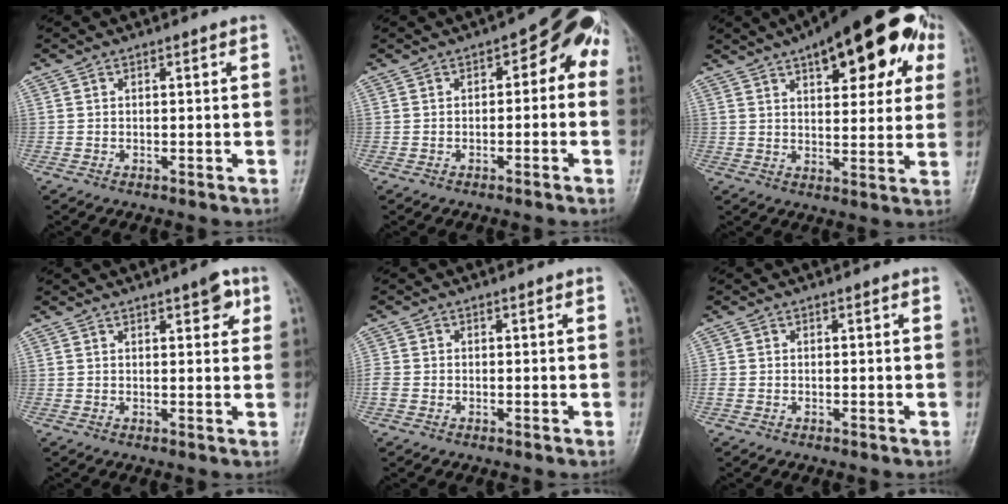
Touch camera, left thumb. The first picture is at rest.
{"total": 8.1, "force": [0.7, 4.4, 6.8], "torque": [-0.048, 0.035, -0.004]}
{"total": 23.5, "force": [11.0, 9.6, 18.4], "torque": [-0.224, 0.006, 0.149]}
{"total": 4.3, "force": [2.2, 1.9, 3.2], "torque": [-0.023, -0.005, 0.023]}
{"total": 2.6, "force": [-0.8, 2.1, 1.3], "torque": [-0.031, 0.000, -0.020]}
{"total": 1.5, "force": [-0.4, 1.1, 0.8], "torque": [-0.021, -0.002, -0.012]}